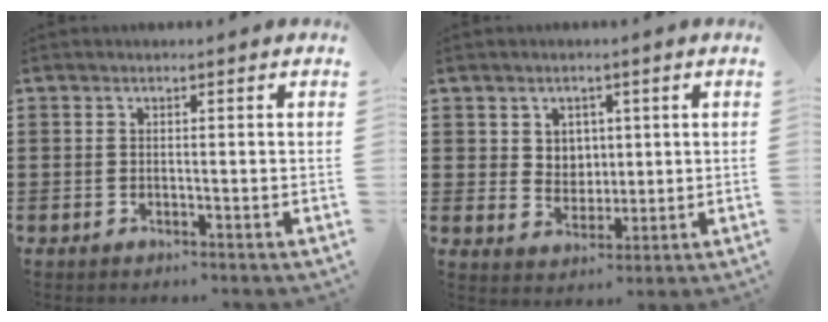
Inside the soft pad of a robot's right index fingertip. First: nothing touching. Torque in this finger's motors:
{"motor_torque": [0.16, 0.21, -0.04, -0.05]}